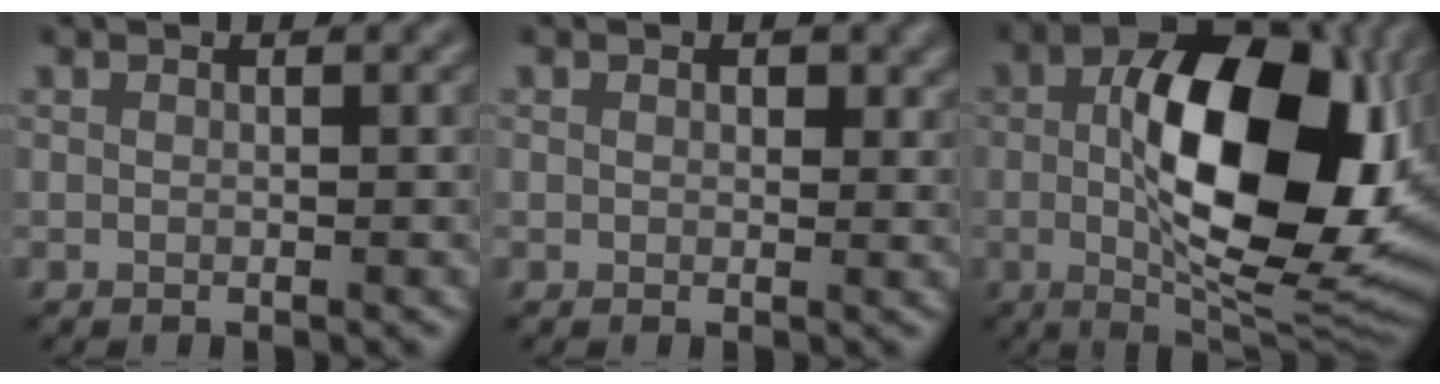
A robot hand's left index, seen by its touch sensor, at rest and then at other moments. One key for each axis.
{"total": 1.4, "fx": 0.6, "fy": 0.9, "fz": 0.9, "tx": -0.012, "ty": -0.002, "tz": 0.012}
{"total": 15.8, "fx": 0.9, "fy": 7.8, "fz": 13.7, "tx": -0.194, "ty": 0.009, "tz": 0.011}